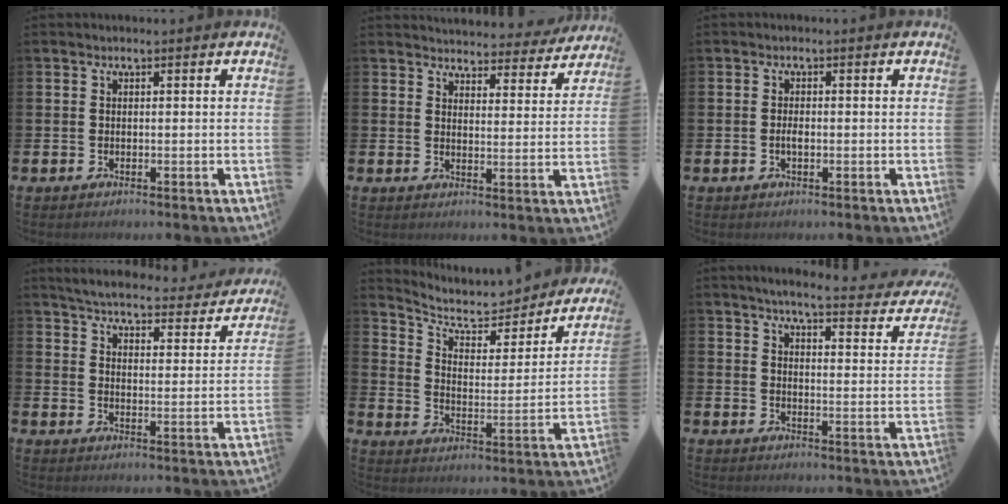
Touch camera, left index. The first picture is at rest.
{"total": 4.3, "force": [4.2, 1.0, 0.3], "torque": [-0.016, -0.032, 0.071]}
{"total": 1.3, "force": [-0.3, 0.5, 1.2], "torque": [-0.020, 0.000, -0.006]}
{"total": 4.8, "force": [4.5, 0.6, 1.3], "torque": [-0.046, -0.036, 0.073]}
{"total": 7.2, "force": [6.1, 2.8, 2.6], "torque": [-0.076, -0.047, 0.099]}
{"total": 4.7, "force": [4.2, 0.2, 2.0], "torque": [-0.047, -0.032, 0.066]}